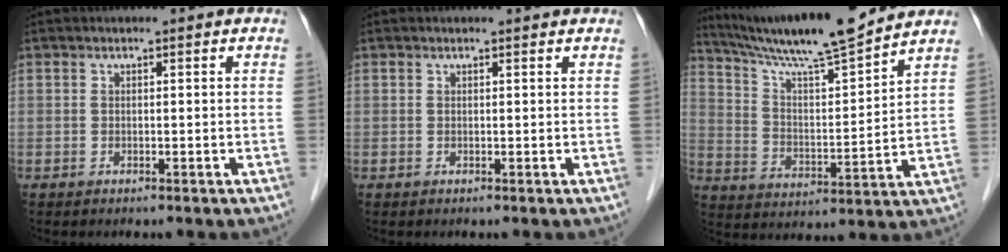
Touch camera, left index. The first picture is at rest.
{"total": 1.4, "force": [1.4, 0.0, 0.2], "torque": [-0.013, 0.005, 0.016]}
{"total": 16.0, "force": [14.3, -0.4, 7.2], "torque": [-0.130, 0.003, 0.241]}